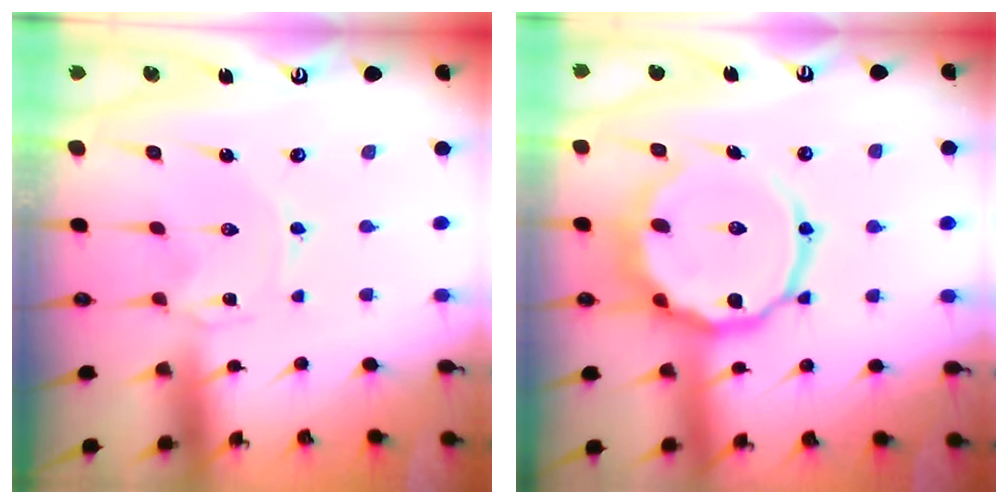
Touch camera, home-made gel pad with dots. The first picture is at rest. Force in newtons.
{"total": 16.1, "press": 16.0, "slide": 1.5}